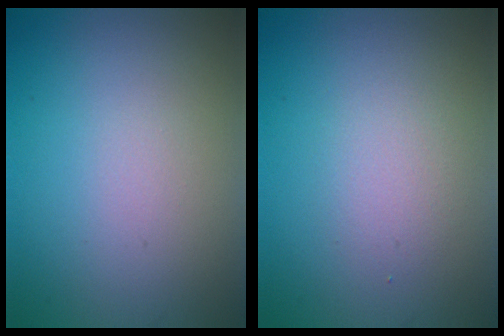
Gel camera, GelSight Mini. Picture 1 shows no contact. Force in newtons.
{"total": 1.7, "press": 1.7, "slide": 0.2}